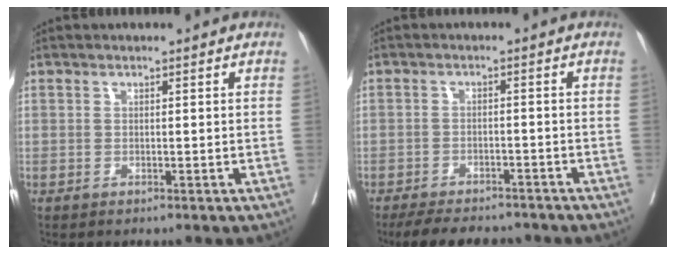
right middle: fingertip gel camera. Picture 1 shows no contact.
{"total": 10.4, "force": [-9.1, 3.1, 3.8], "torque": [-0.057, -0.004, -0.125]}